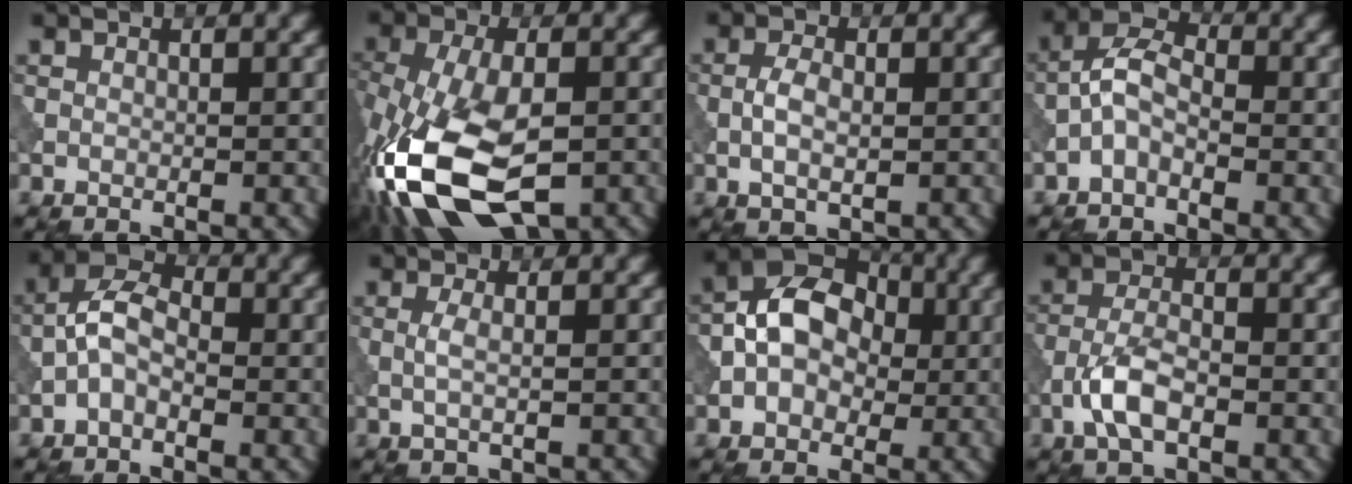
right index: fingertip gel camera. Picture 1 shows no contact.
{"total": 13.7, "force": [-5.1, 6.9, 10.7], "torque": [-0.243, -0.031, -0.086]}
{"total": 3.0, "force": [-0.4, 1.5, 2.5], "torque": [-0.049, 0.002, -0.008]}
{"total": 3.4, "force": [-1.3, 1.7, 2.6], "torque": [-0.053, 0.017, -0.034]}
{"total": 3.6, "force": [-1.1, 2.0, 2.8], "torque": [-0.058, 0.017, -0.029]}
{"total": 1.6, "force": [0.0, 0.3, 1.5], "torque": [-0.033, 0.000, 0.000]}
{"total": 7.8, "force": [-0.1, 5.8, 5.3], "torque": [-0.080, 0.021, -0.017]}
{"total": 4.0, "force": [-1.7, 1.7, 3.2], "torque": [-0.064, 0.004, -0.041]}